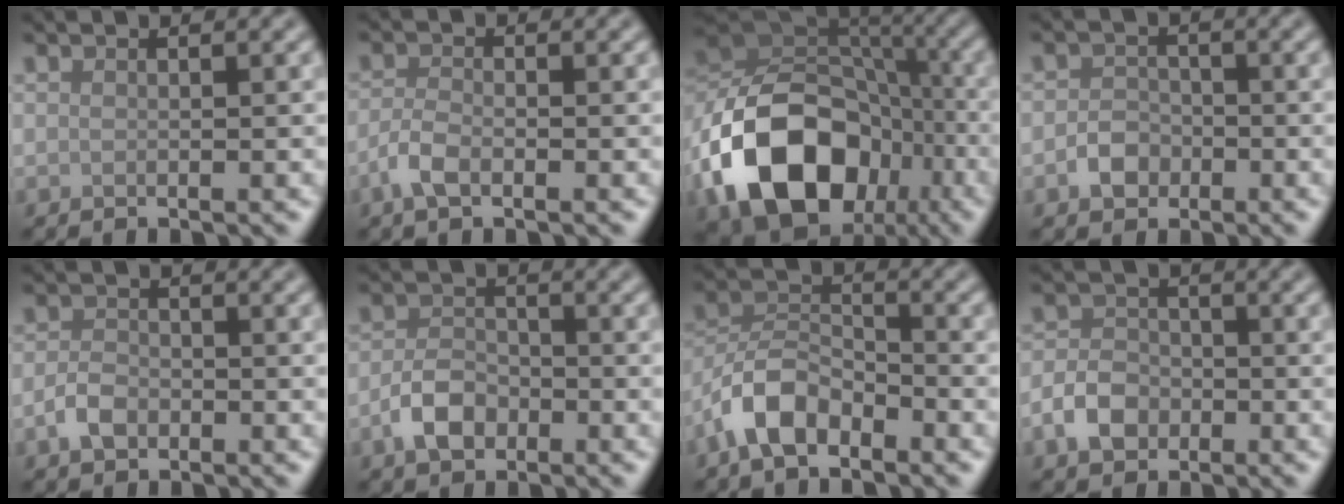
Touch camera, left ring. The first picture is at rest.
{"total": 2.2, "force": [-1.2, 1.0, 1.6], "torque": [-0.036, 0.000, -0.030]}
{"total": 15.4, "force": [-6.1, 11.0, 8.9], "torque": [-0.171, -0.011, -0.113]}
{"total": 2.2, "force": [-1.0, 1.8, 0.9], "torque": [-0.010, 0.002, -0.023]}
{"total": 2.1, "force": [-1.0, 1.5, 1.2], "torque": [-0.024, 0.001, -0.025]}
{"total": 3.3, "force": [-1.7, 2.1, 2.0], "torque": [-0.036, 0.005, -0.039]}
{"total": 5.2, "force": [-3.3, 2.6, 3.0], "torque": [-0.054, 0.009, -0.074]}
{"total": 3.1, "force": [-1.4, 2.3, 1.6], "torque": [-0.027, 0.003, -0.032]}